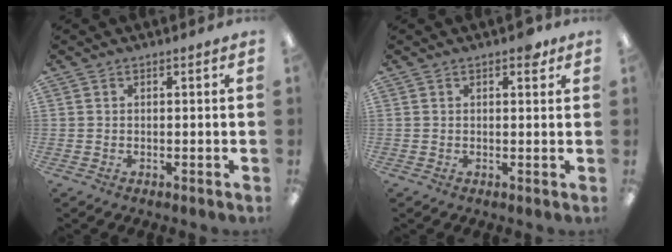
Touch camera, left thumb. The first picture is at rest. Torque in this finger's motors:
{"motor_torque": [0.29, 0.05, 0.38, -0.41, 0.05]}